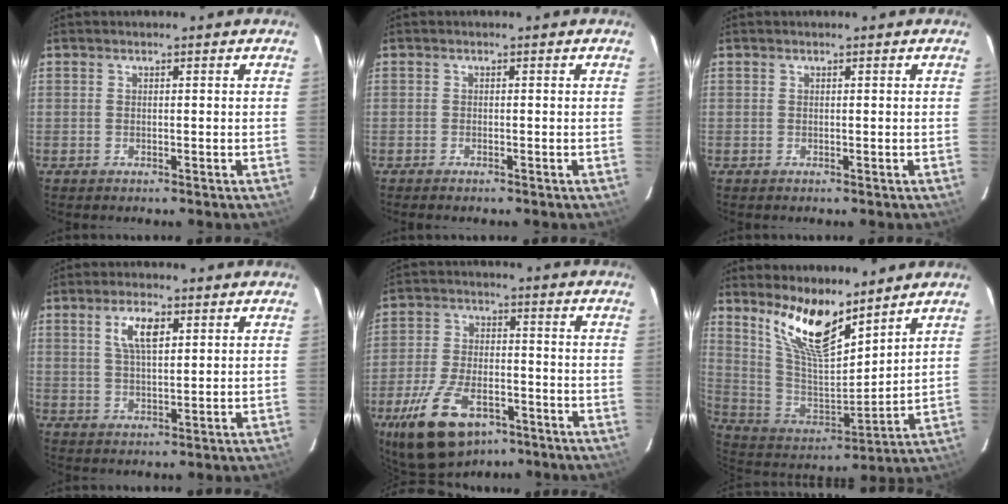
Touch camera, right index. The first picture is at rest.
{"total": 1.0, "force": [-0.9, 0.3, 0.4], "torque": [-0.012, -0.002, -0.018]}
{"total": 0.0}
{"total": 5.7, "force": [2.3, 2.2, 4.7], "torque": [-0.086, 0.007, 0.043]}
{"total": 16.3, "force": [-9.7, 8.3, 10.1], "torque": [-0.218, -0.019, -0.167]}
{"total": 14.4, "force": [10.4, 4.1, 9.1], "torque": [-0.177, -0.013, 0.208]}